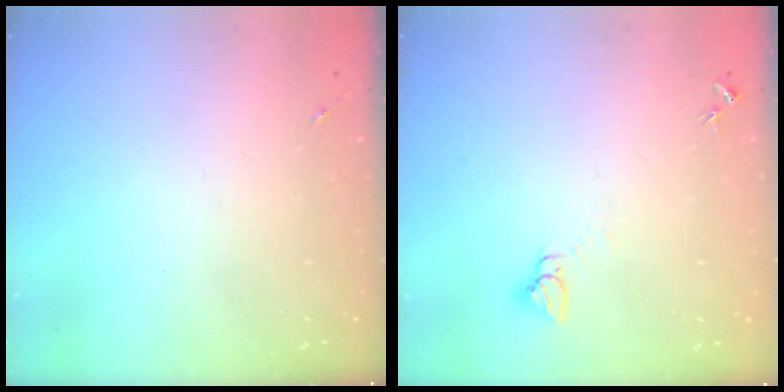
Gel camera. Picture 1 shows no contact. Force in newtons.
{"total": 2.8, "press": 2.8, "slide": 0.1}